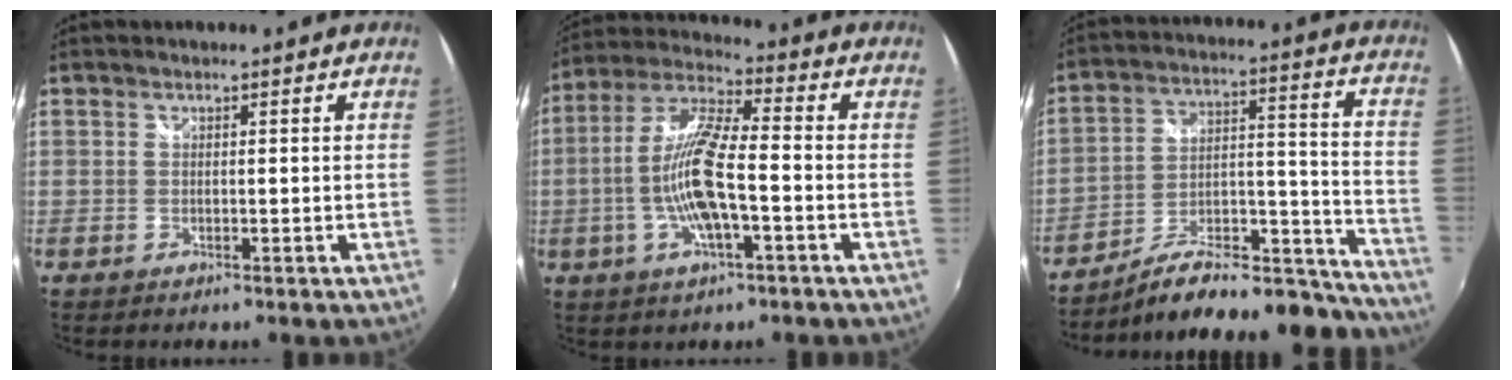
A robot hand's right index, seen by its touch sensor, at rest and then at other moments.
{"total": 12.6, "force": [-3.0, 2.8, 12.0], "torque": [-0.244, 0.003, -0.057]}
{"total": 24.8, "force": [-22.1, 5.9, 9.7], "torque": [-0.121, 0.038, -0.302]}